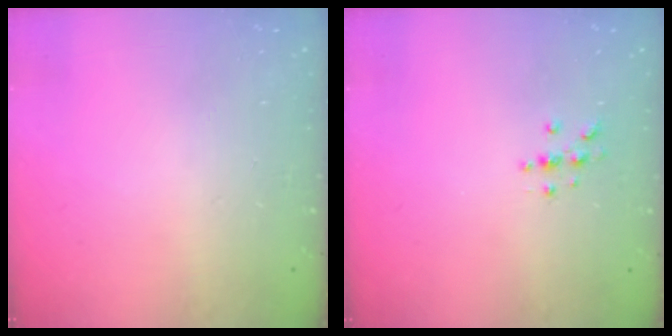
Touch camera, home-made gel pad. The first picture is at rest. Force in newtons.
{"total": 3.0, "press": 3.0, "slide": 0.4}